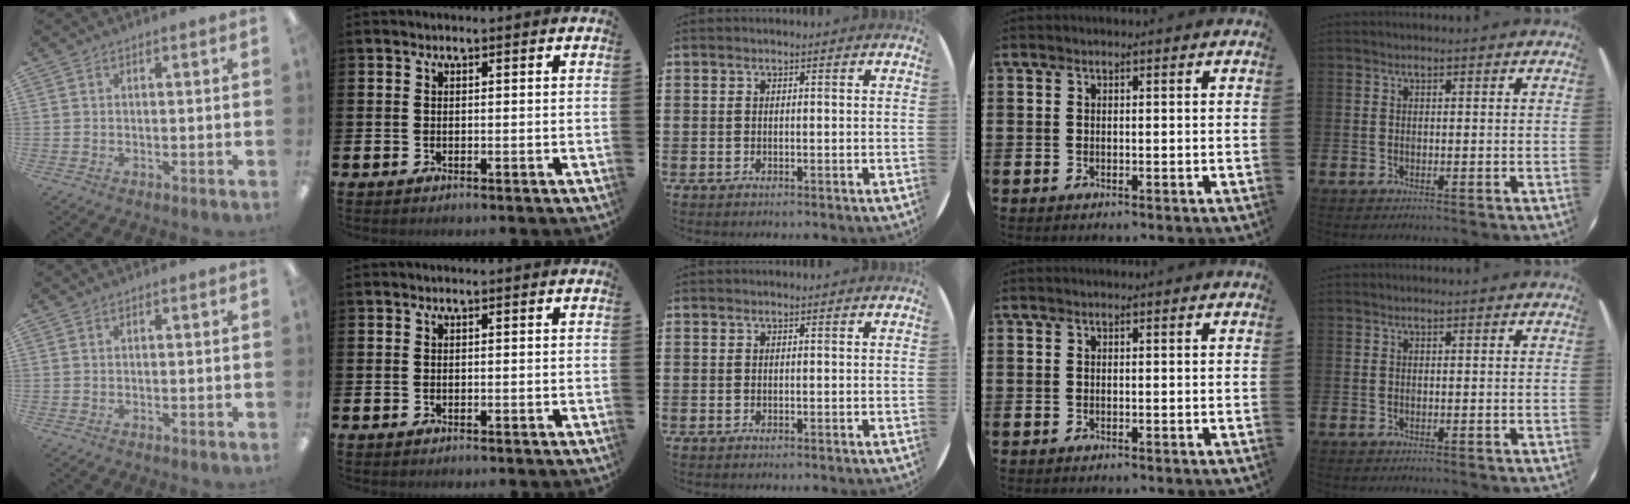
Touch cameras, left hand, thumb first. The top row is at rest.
{}